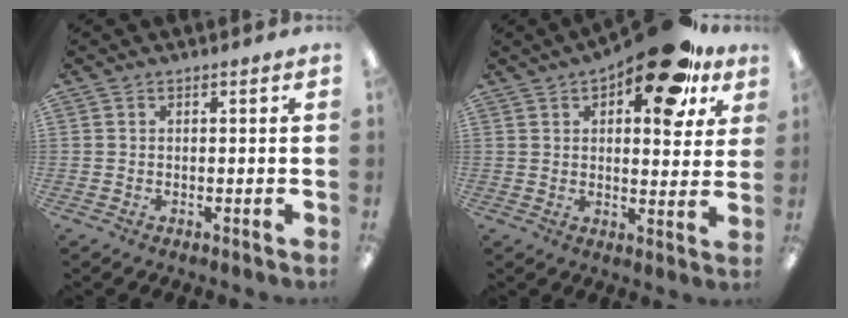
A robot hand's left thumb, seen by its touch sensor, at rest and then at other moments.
{"total": 18.3, "force": [11.0, 7.9, 12.3], "torque": [-0.161, -0.058, 0.175]}